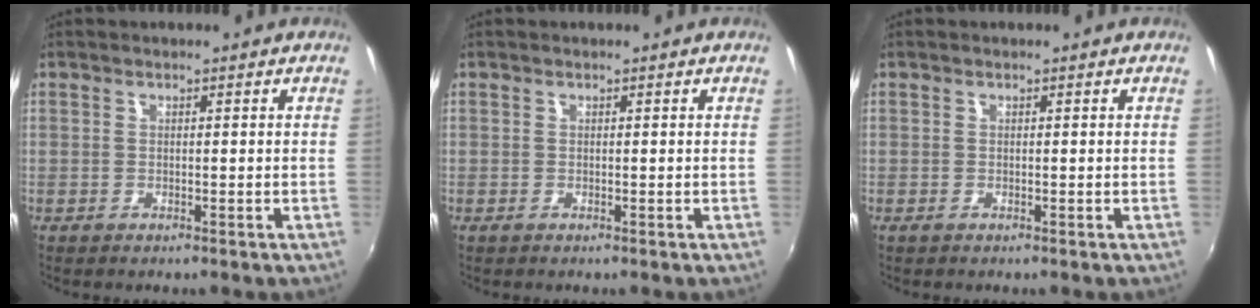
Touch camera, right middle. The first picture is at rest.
{"total": 0.0}
{"total": 0.0}